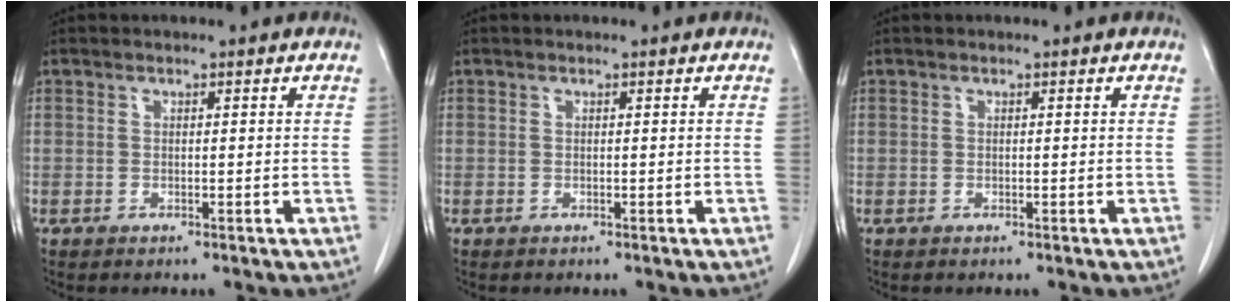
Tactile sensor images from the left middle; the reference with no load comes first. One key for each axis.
{"total": 0.0}
{"total": 0.0}